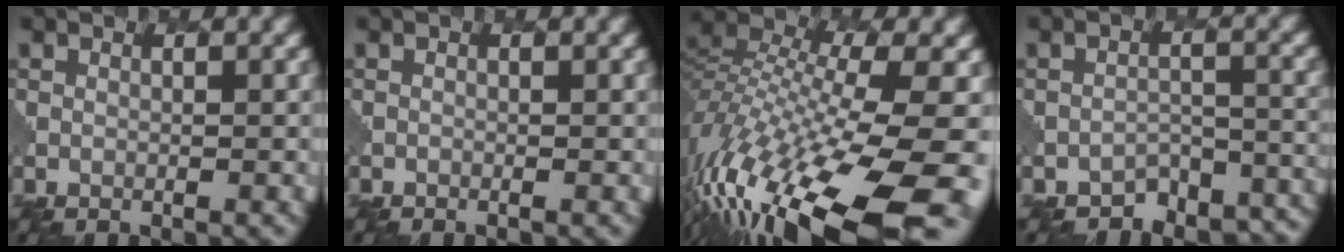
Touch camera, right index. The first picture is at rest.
{"total": 0.6, "force": [-0.6, 0.0, -0.2], "torque": [0.006, -0.002, -0.006]}
{"total": 16.6, "force": [-8.2, 5.2, 13.5], "torque": [-0.283, -0.007, -0.135]}
{"total": 5.1, "force": [-4.6, 2.1, 1.2], "torque": [-0.009, -0.013, -0.060]}